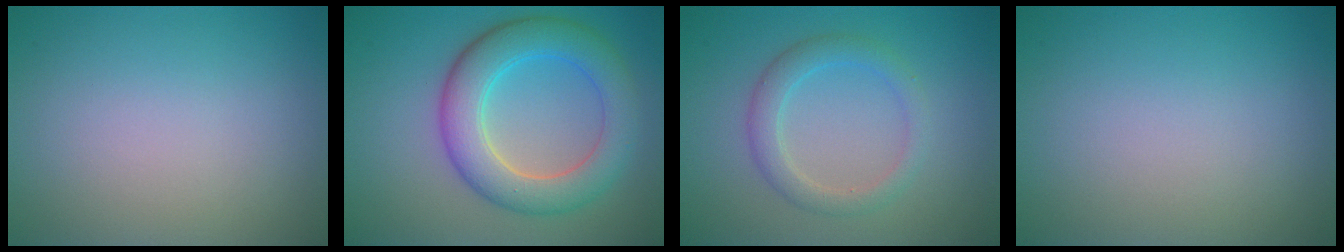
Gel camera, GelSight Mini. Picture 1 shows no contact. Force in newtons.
{"total": 6.7, "press": 6.7, "slide": 0.5}
{"total": 2.7, "press": 2.7, "slide": 0.2}
{"total": 0.0}